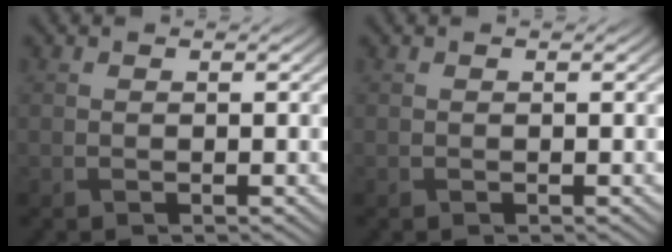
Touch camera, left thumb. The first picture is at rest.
{"total": 0.0}